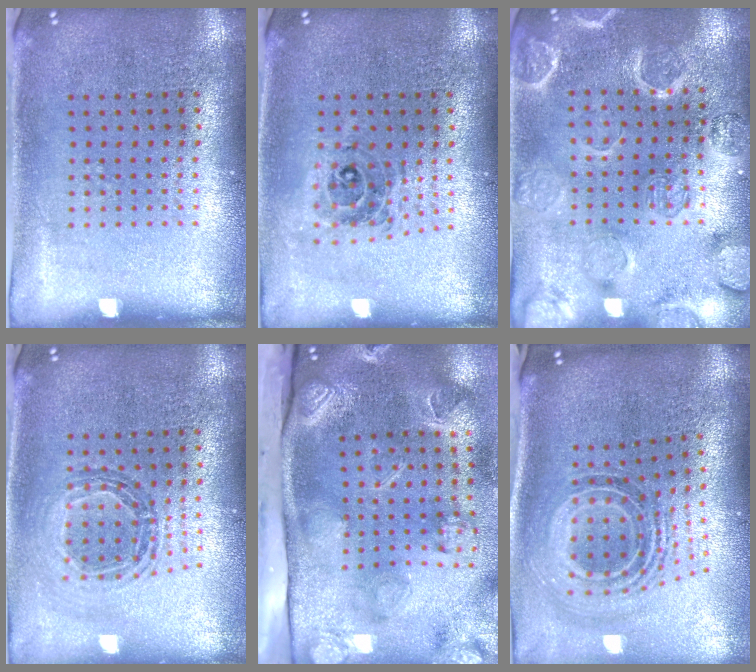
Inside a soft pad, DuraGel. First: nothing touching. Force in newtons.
{"total": 0.7, "press": 0.7, "slide": 0.1}
{"total": 2.7, "press": 2.7, "slide": 0.1}
{"total": 0.8, "press": 0.8, "slide": 0.1}
{"total": 4.4, "press": 3.2, "slide": 3.1}
{"total": 1.8, "press": 1.3, "slide": 1.2}